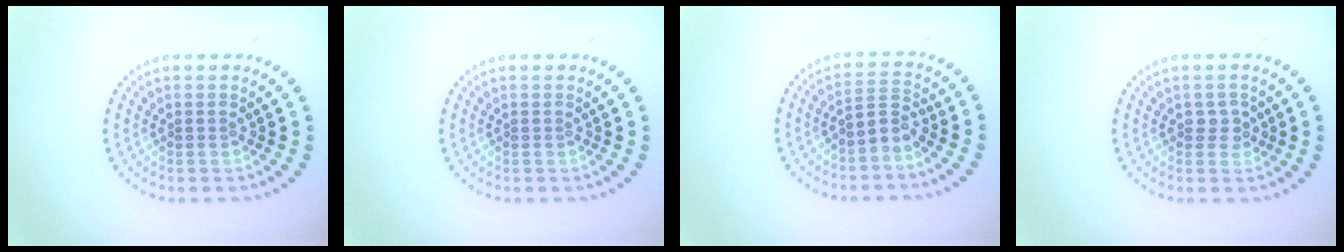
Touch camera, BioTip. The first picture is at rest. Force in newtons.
{"total": 0.0}
{"total": 2.1, "press": 1.4, "slide": 1.5}
{"total": 1.3, "press": 1.2, "slide": 0.5}